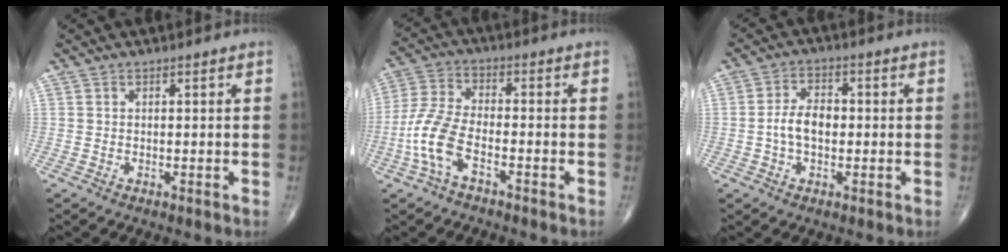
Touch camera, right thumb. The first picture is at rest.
{"total": 9.1, "force": [-3.7, 4.1, 7.2], "torque": [-0.168, 0.027, -0.080]}
{"total": 5.9, "force": [-0.6, 3.6, 4.6], "torque": [-0.084, 0.018, -0.017]}